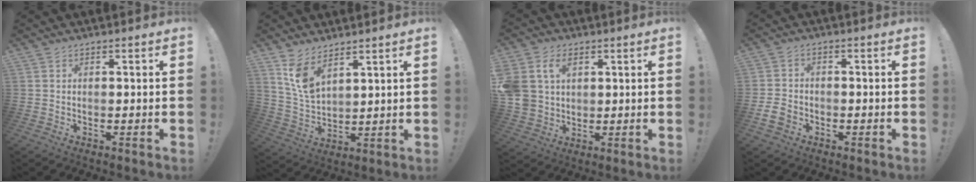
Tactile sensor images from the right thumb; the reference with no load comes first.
{"total": 8.9, "force": [6.4, 4.1, 4.7], "torque": [-0.077, -0.039, 0.125]}
{"total": 9.9, "force": [3.9, 7.7, 4.9], "torque": [-0.106, -0.008, 0.076]}
{"total": 5.7, "force": [-2.3, 4.2, 3.1], "torque": [-0.064, 0.005, -0.042]}